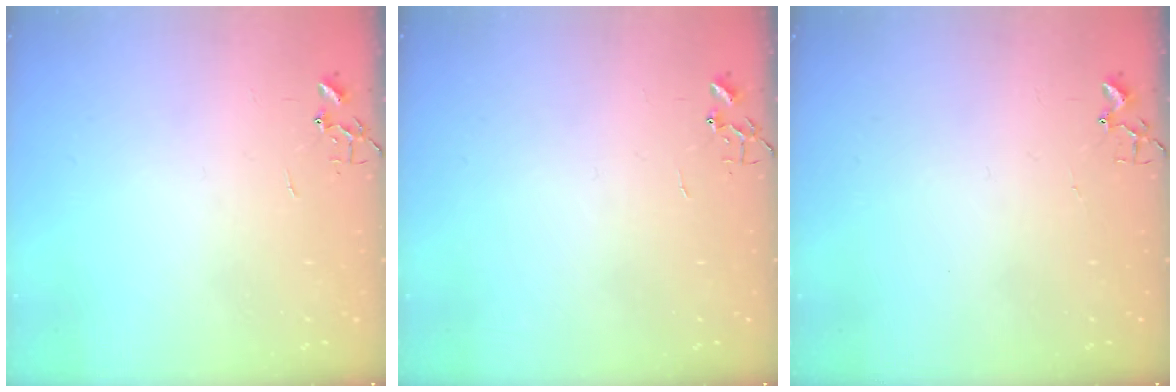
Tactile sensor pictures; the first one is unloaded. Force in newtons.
{"total": 0.0}
{"total": 1.9, "press": 1.9, "slide": 0.2}